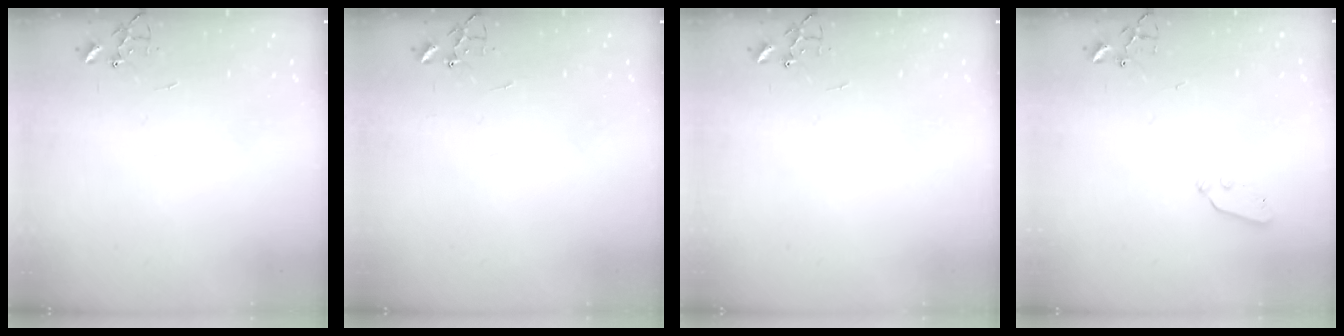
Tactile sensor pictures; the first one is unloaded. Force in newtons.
{"total": 0.0}
{"total": 0.0}
{"total": 3.2, "press": 3.2, "slide": 0.5}